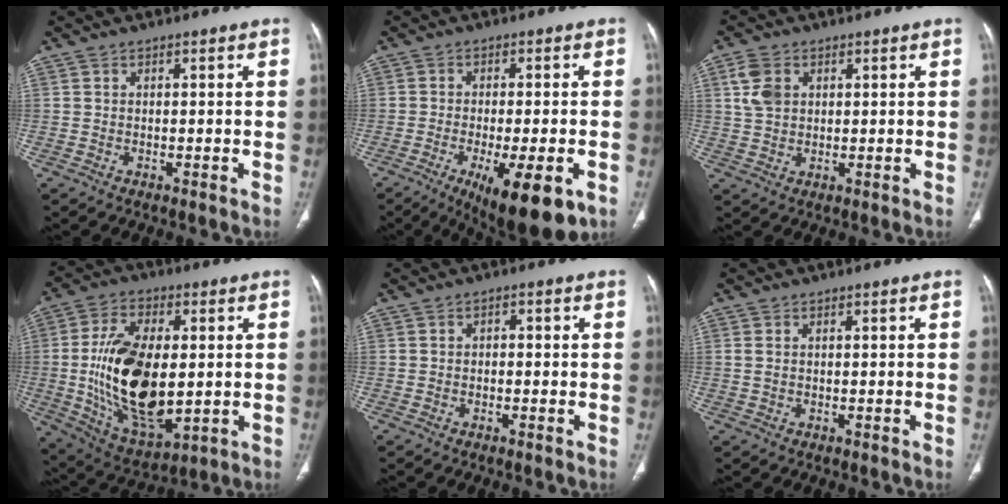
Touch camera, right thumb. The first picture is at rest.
{"total": 14.8, "force": [-6.7, 4.7, 12.4], "torque": [-0.158, -0.006, -0.088]}
{"total": 5.5, "force": [1.9, 3.9, 3.4], "torque": [-0.063, 0.001, 0.040]}
{"total": 21.2, "force": [-0.3, 11.1, 18.1], "torque": [-0.329, -0.013, 0.012]}
{"total": 1.0, "force": [-0.1, 0.7, 0.7], "torque": [-0.007, 0.006, -0.004]}
{"total": 1.0, "force": [0.3, 0.6, 0.8], "torque": [-0.026, 0.010, 0.014]}